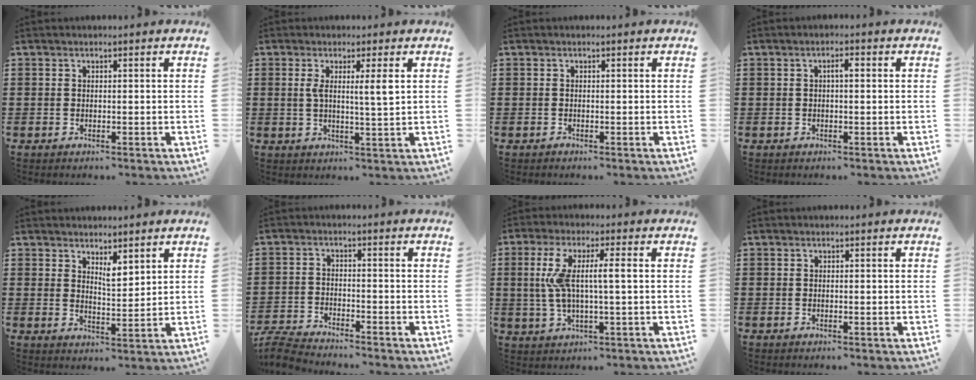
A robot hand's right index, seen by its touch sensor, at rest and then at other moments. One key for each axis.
{"total": 4.3, "fx": 1.1, "fy": 0.2, "fz": 4.2, "tx": -0.083, "ty": -0.003, "tz": 0.015}
{"total": 0.5, "fx": -0.5, "fy": 0.2, "fz": -0.1, "tx": 0.001, "ty": 0.002, "tz": -0.011}
{"total": 1.6, "fx": 0.1, "fy": 0.4, "fz": 1.5, "tx": -0.030, "ty": 0.004, "tz": 0.000}
{"total": 3.4, "fx": 3.0, "fy": 0.8, "fz": 1.4, "tx": -0.025, "ty": -0.008, "tz": 0.052}
{"total": 4.7, "fx": -4.6, "fy": 0.2, "fz": 0.8, "tx": -0.034, "ty": -0.006, "tz": -0.099}
{"total": 7.6, "fx": 0.8, "fy": 1.3, "fz": 7.4, "tx": -0.162, "ty": -0.009, "tz": 0.002}
{"total": 0.0}